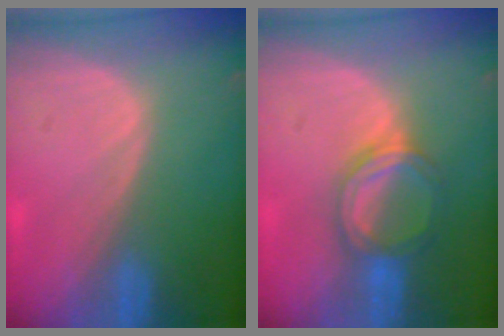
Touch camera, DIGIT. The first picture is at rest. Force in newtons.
{"total": 5.3, "press": 5.2, "slide": 0.5}